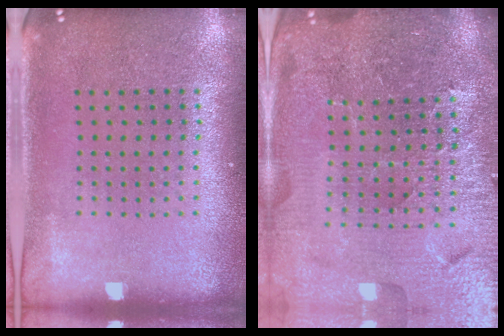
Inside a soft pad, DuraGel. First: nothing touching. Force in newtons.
{"total": 5.4, "press": 4.9, "slide": 2.2}